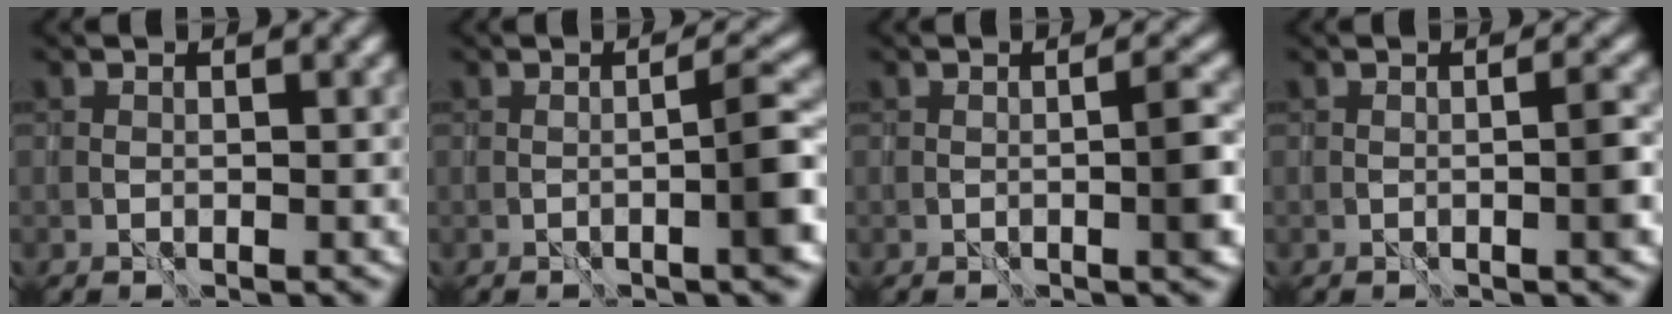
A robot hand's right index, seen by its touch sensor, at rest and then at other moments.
{"total": 3.1, "force": [-0.6, 0.0, 3.0], "torque": [-0.042, 0.011, -0.015]}
{"total": 2.3, "force": [-0.2, 0.0, 2.3], "torque": [-0.034, 0.004, -0.004]}
{"total": 1.5, "force": [-0.1, -0.1, 1.5], "torque": [-0.024, 0.003, -0.004]}